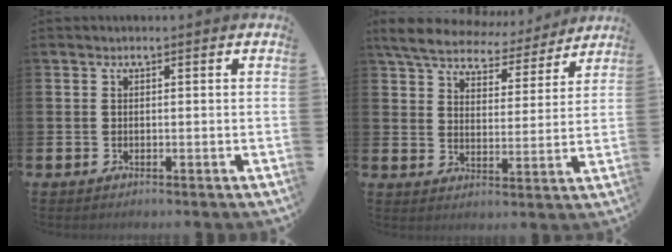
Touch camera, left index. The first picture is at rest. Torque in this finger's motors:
{"motor_torque": [1.20, -0.94, 0.40, 0.16]}